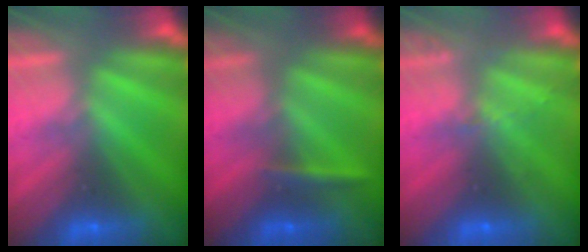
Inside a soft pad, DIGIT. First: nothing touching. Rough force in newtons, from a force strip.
{"total": 2.4}
{"total": 2.0}